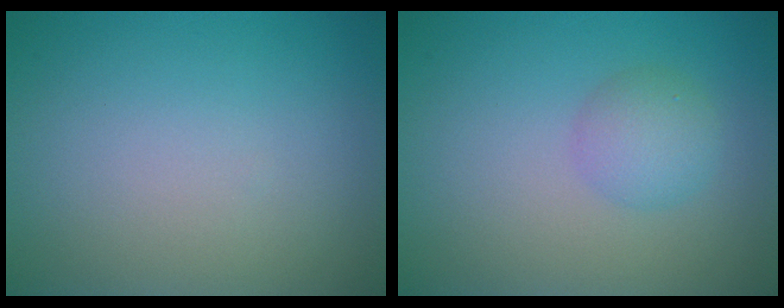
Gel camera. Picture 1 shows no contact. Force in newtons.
{"total": 2.5, "press": 2.5, "slide": 0.1}